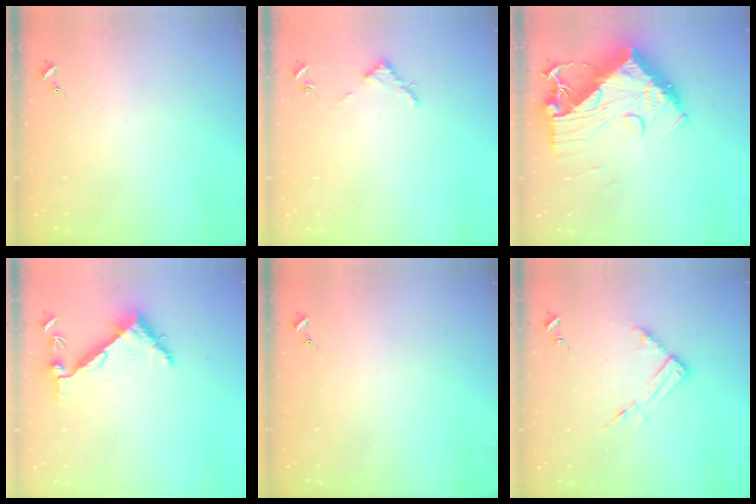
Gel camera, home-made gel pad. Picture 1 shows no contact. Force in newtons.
{"total": 2.8, "press": 2.8, "slide": 0.3}
{"total": 21.2, "press": 21.1, "slide": 2.0}
{"total": 6.3, "press": 6.2, "slide": 0.7}
{"total": 0.0}
{"total": 9.3, "press": 9.2, "slide": 1.0}